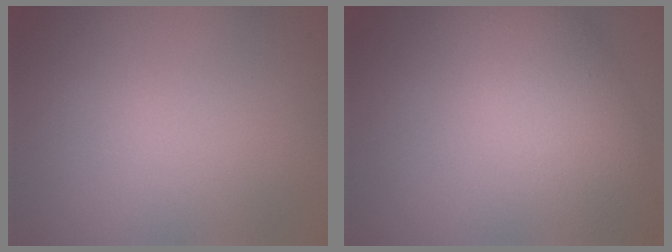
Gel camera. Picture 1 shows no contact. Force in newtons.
{"total": 5.2, "press": 5.2, "slide": 0.2}